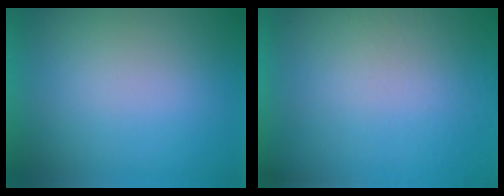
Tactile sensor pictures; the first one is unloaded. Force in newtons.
{"total": 5.0}